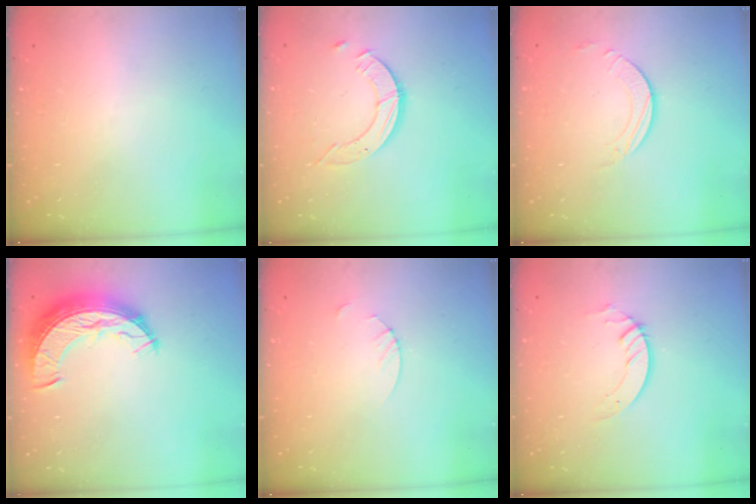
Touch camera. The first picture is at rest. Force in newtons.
{"total": 3.6, "press": 3.5, "slide": 0.3}
{"total": 2.2, "press": 2.2, "slide": 0.2}
{"total": 10.0, "press": 10.0, "slide": 0.7}
{"total": 1.8, "press": 1.8, "slide": 0.2}
{"total": 2.7, "press": 2.7, "slide": 0.2}